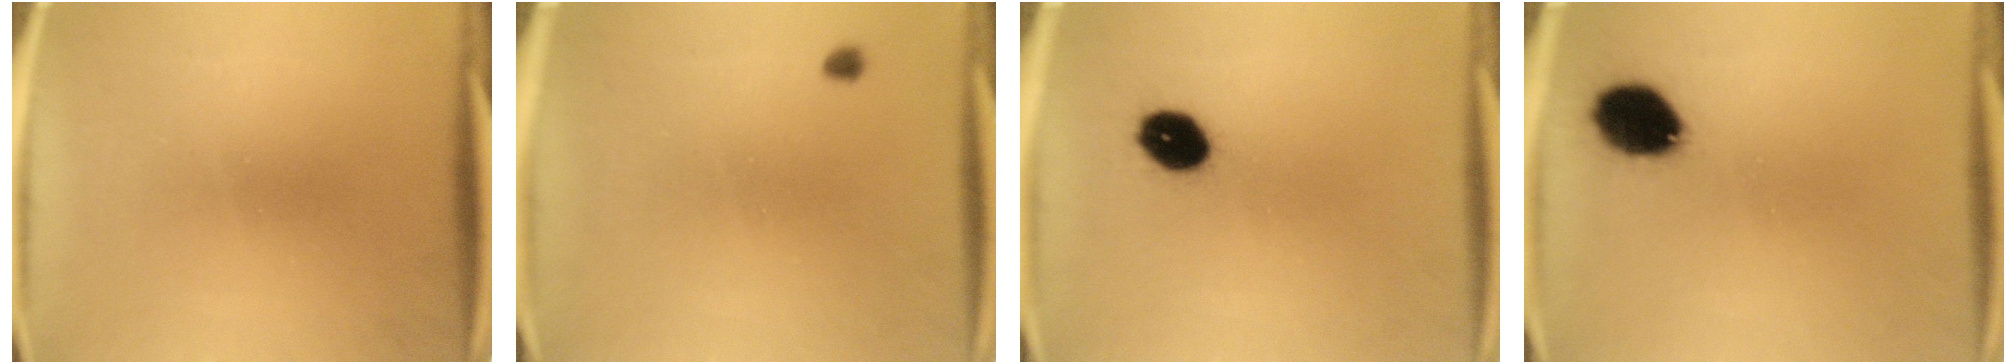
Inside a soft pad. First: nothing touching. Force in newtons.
{"total": 0.9}
{"total": 7.6}
{"total": 10.9}